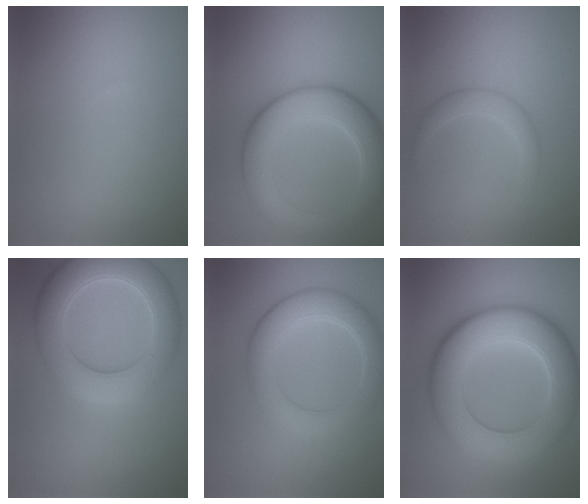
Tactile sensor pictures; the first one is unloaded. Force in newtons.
{"total": 7.6, "press": 7.6, "slide": 0.6}
{"total": 1.9, "press": 1.9, "slide": 0.0}
{"total": 7.5, "press": 7.4, "slide": 0.6}
{"total": 5.3, "press": 5.3, "slide": 0.5}
{"total": 10.7, "press": 10.7, "slide": 0.6}